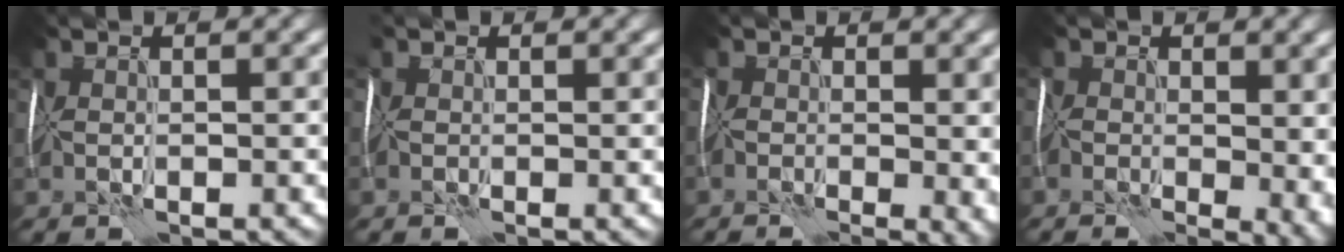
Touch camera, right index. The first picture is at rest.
{"total": 1.0, "force": [0.2, 0.6, 0.8], "torque": [-0.017, 0.002, -0.008]}
{"total": 6.7, "force": [-1.7, 3.3, 5.6], "torque": [-0.081, -0.005, -0.016]}
{"total": 9.3, "force": [-1.5, 5.1, 7.7], "torque": [-0.112, -0.004, -0.002]}